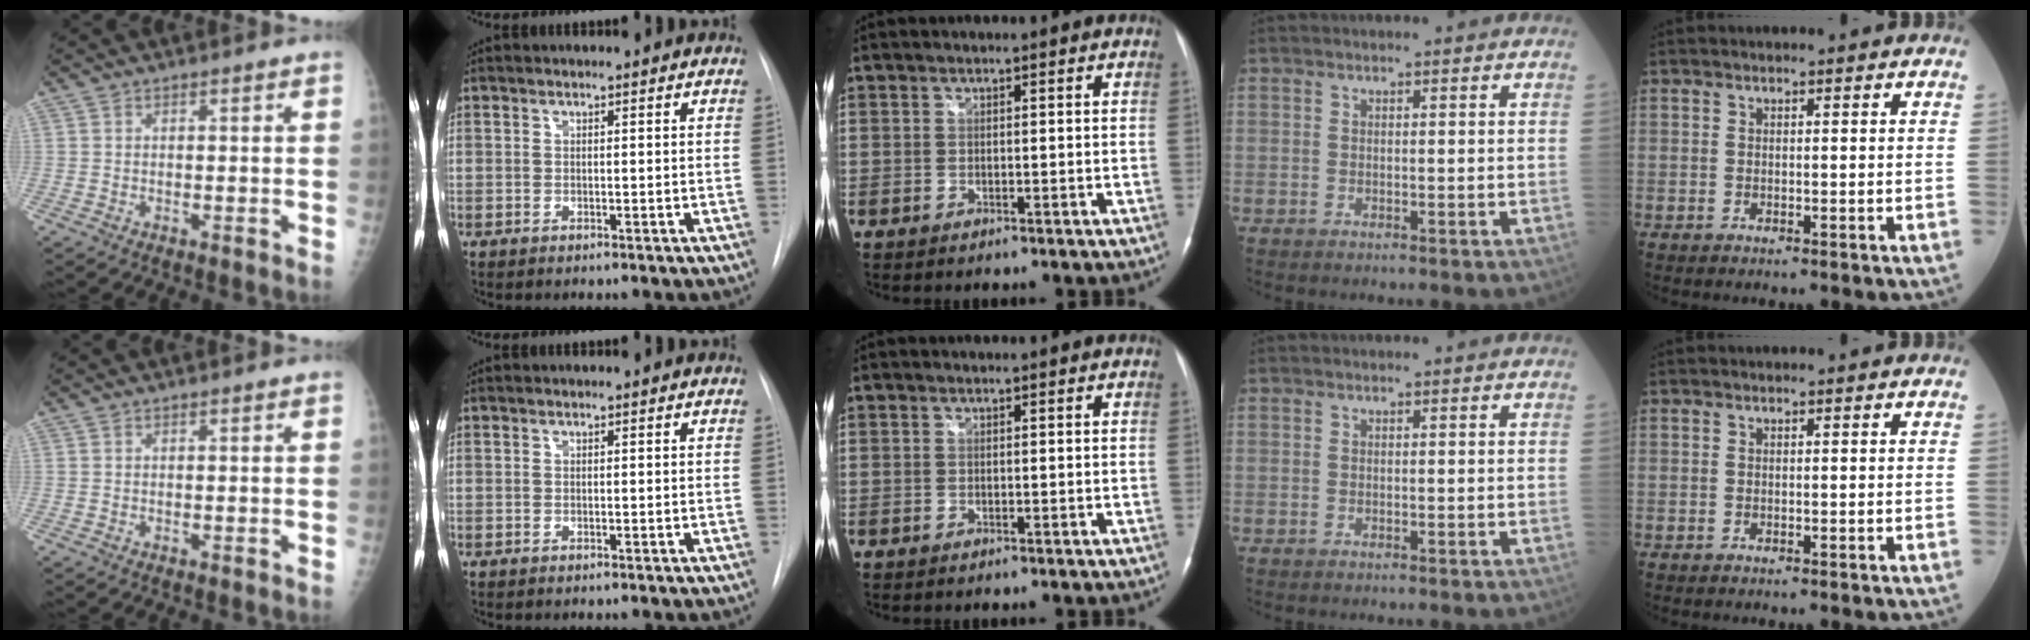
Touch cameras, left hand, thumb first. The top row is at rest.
{}